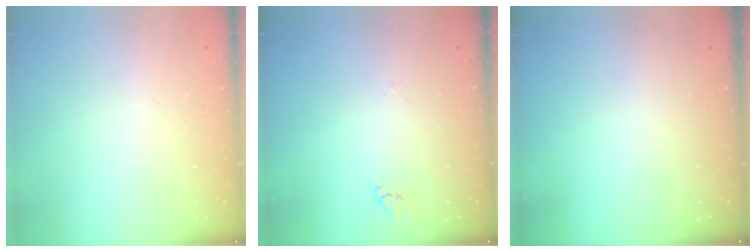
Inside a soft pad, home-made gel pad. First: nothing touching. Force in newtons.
{"total": 2.0, "press": 2.0, "slide": 0.2}
{"total": 0.0}